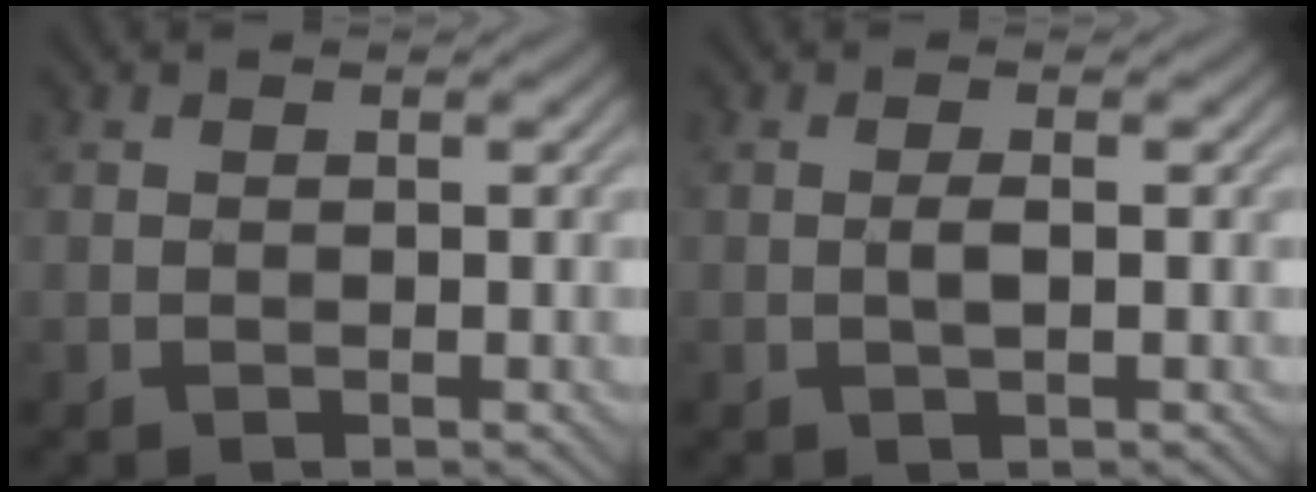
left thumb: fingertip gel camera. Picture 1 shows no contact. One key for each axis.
{"total": 1.5, "fx": -0.1, "fy": 0.2, "fz": 1.5, "tx": -0.029, "ty": 0.002, "tz": -0.004}